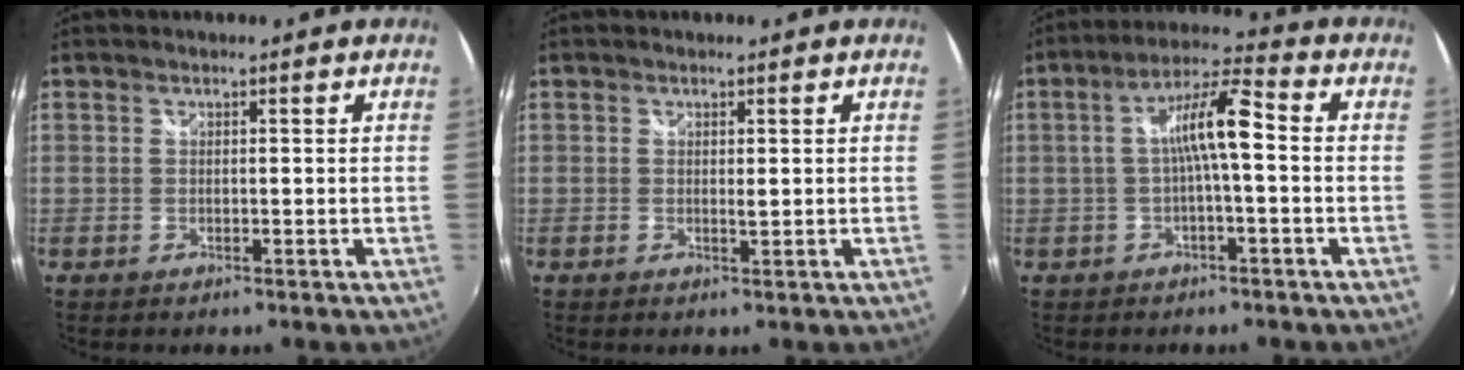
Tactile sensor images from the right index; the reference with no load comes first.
{"total": 1.0, "force": [0.2, 0.2, 0.9], "torque": [-0.014, -0.001, 0.003]}
{"total": 8.3, "force": [-0.4, 1.2, 8.2], "torque": [-0.159, 0.020, -0.007]}